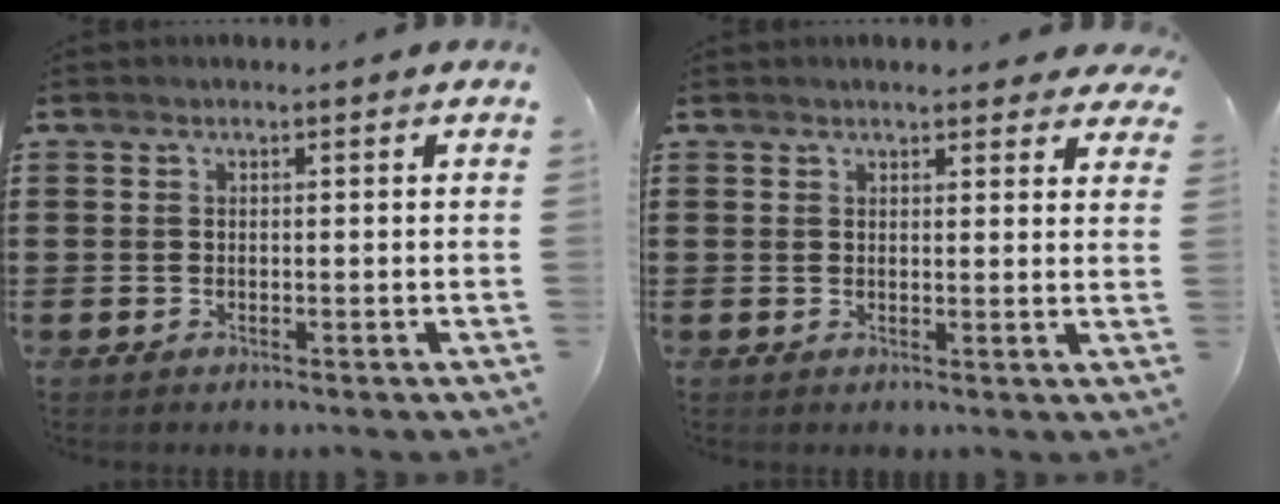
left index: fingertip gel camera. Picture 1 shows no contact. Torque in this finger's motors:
{"motor_torque": [1.17, 0.17, 0.17, 0.01]}